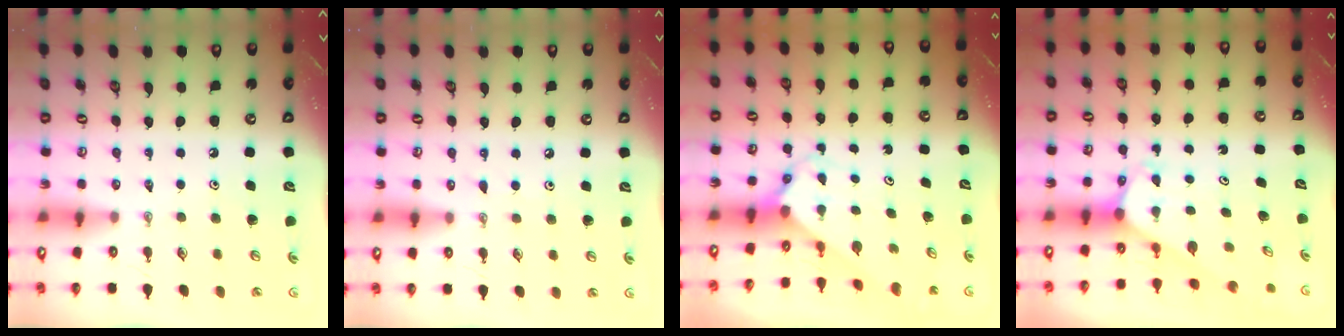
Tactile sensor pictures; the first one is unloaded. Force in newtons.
{"total": 4.9, "press": 4.9, "slide": 0.5}
{"total": 2.9, "press": 2.9, "slide": 0.3}
{"total": 2.0, "press": 2.0, "slide": 0.2}